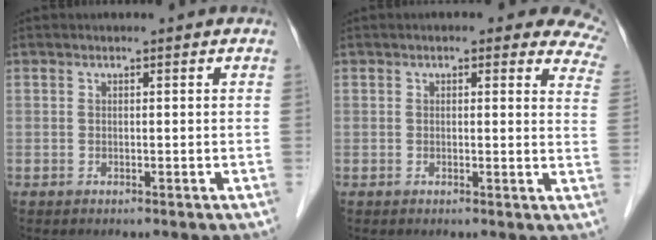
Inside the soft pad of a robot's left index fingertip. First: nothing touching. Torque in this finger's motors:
{"motor_torque": [0.41, -1.44, 0.28, 0.00]}